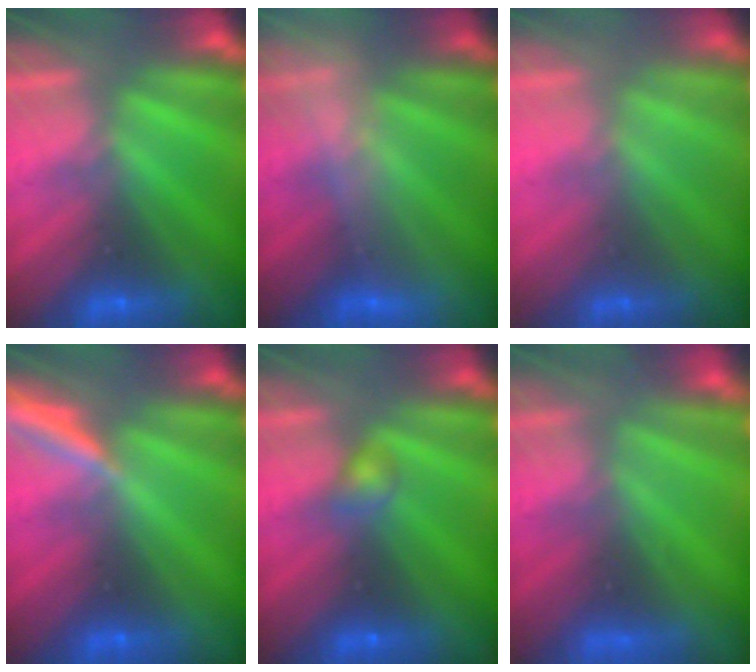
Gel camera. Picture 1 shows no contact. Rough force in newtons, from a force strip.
{"total": 2.5}
{"total": 1.0}
{"total": 4.6}
{"total": 2.2}
{"total": 6.1}